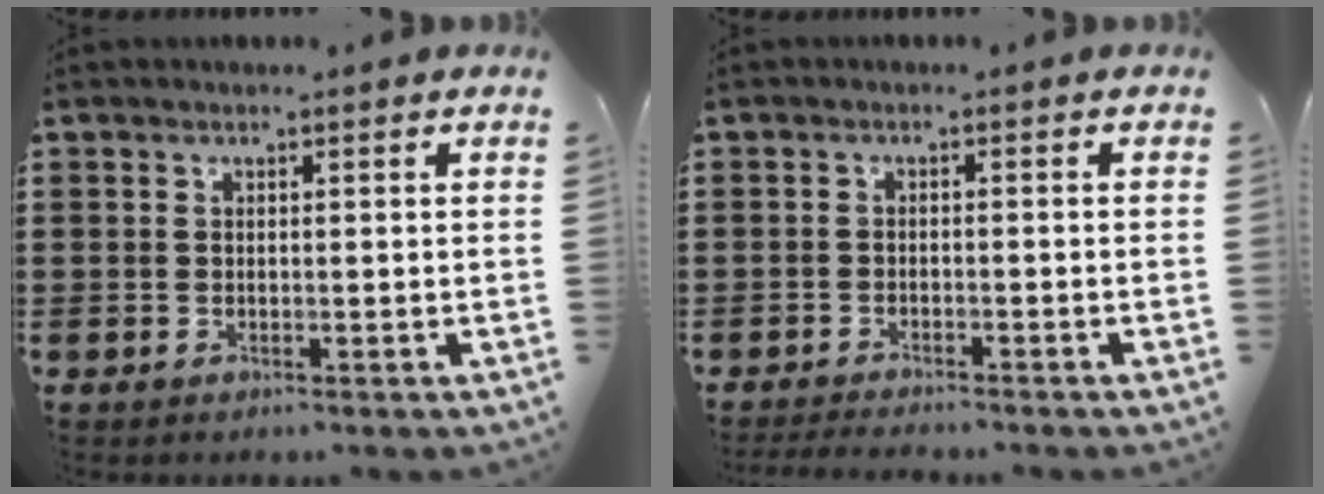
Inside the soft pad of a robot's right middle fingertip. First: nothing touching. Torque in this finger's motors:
{"motor_torque": [0.00, 0.00, -0.17, -0.01]}